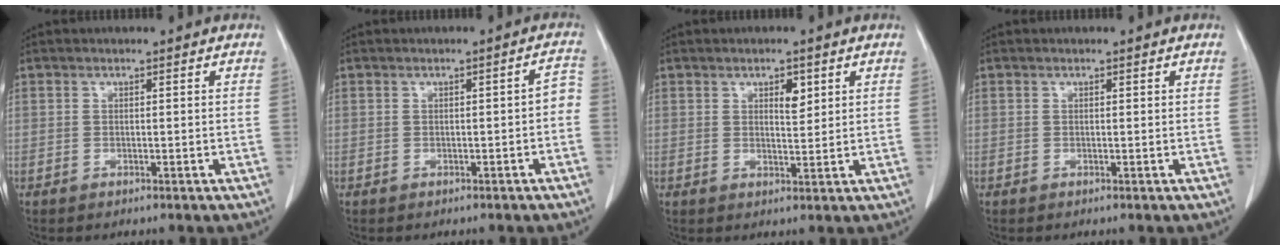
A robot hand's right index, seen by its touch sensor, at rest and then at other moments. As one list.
[{"total": 2.3, "force": [-0.7, 0.8, 2.1], "torque": [-0.018, 0.014, -0.008]}, {"total": 2.9, "force": [1.4, 1.1, 2.3], "torque": [-0.037, -0.004, 0.024]}, {"total": 0.0}]